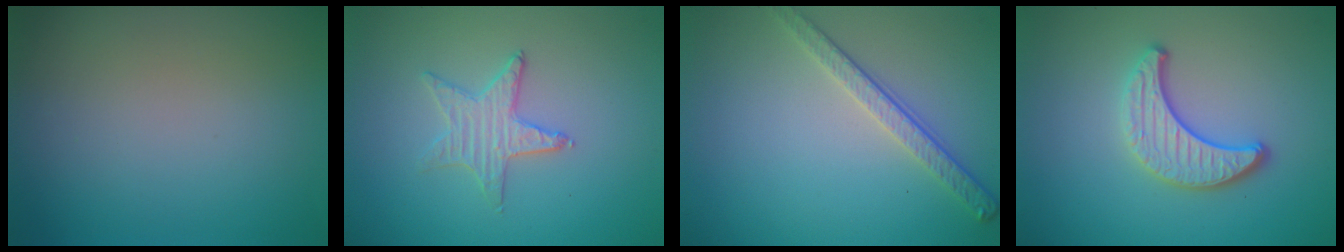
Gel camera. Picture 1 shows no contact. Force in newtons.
{"total": 1.6, "press": 1.6, "slide": 0.2}
{"total": 2.8, "press": 2.5, "slide": 1.2}
{"total": 3.6, "press": 3.1, "slide": 1.8}